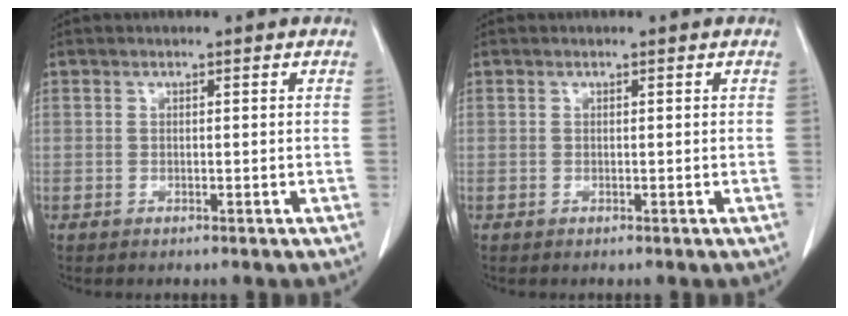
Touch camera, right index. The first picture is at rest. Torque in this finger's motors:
{"motor_torque": [0.00, 0.00, -0.01, 0.00]}